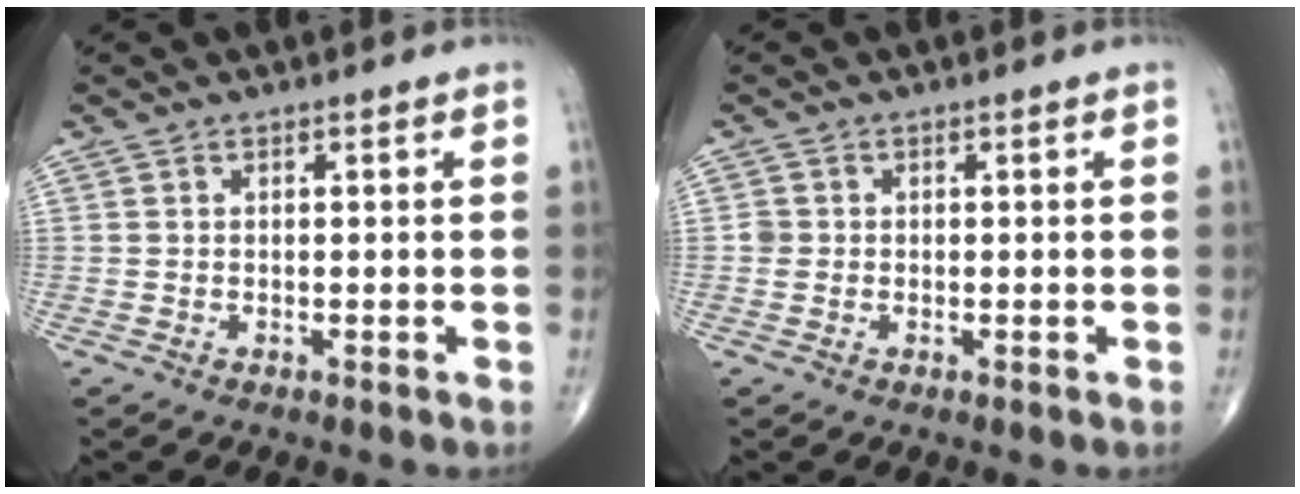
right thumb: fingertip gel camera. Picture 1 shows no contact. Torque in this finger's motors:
{"motor_torque": [0.04, 0.24, 0.15, 0.04, 0.04]}